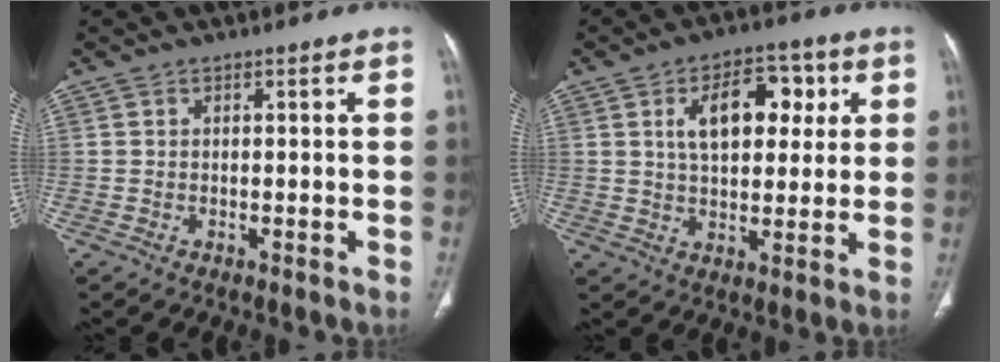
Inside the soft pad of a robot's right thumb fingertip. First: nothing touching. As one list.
[{"total": 12.2, "force": [3.5, 7.1, 9.3], "torque": [-0.107, 0.006, 0.053]}]